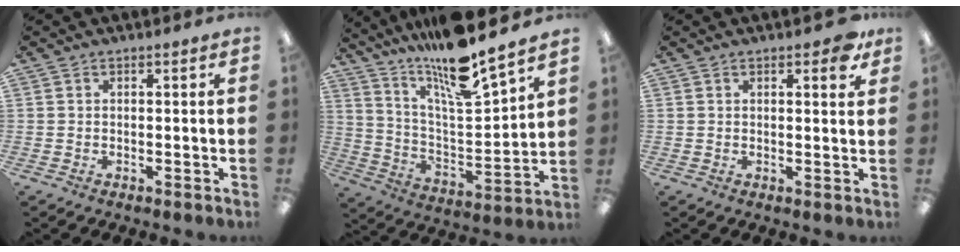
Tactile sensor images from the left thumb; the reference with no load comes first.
{"total": 16.6, "force": [14.2, 0.8, 8.5], "torque": [-0.166, -0.109, 0.237]}
{"total": 4.1, "force": [2.5, 1.6, 2.8], "torque": [-0.031, -0.007, 0.038]}